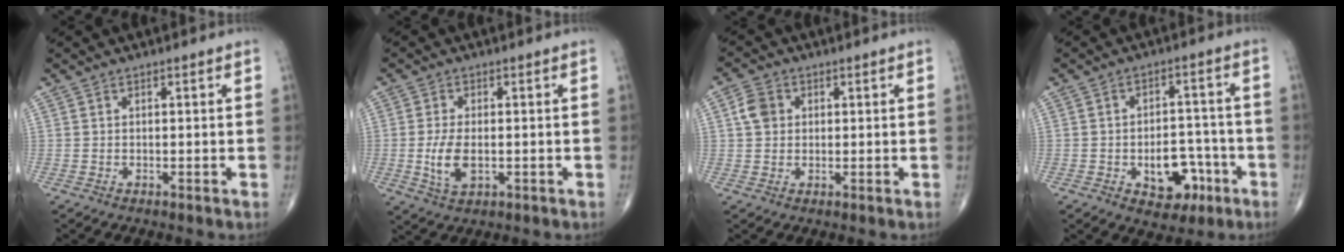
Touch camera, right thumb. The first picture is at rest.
{"total": 6.1, "force": [-0.9, 3.0, 5.2], "torque": [-0.106, -0.008, -0.014]}
{"total": 4.2, "force": [0.9, 3.5, 2.2], "torque": [-0.035, 0.006, 0.011]}
{"total": 9.7, "force": [-3.9, 6.2, 6.4], "torque": [-0.051, 0.035, -0.047]}